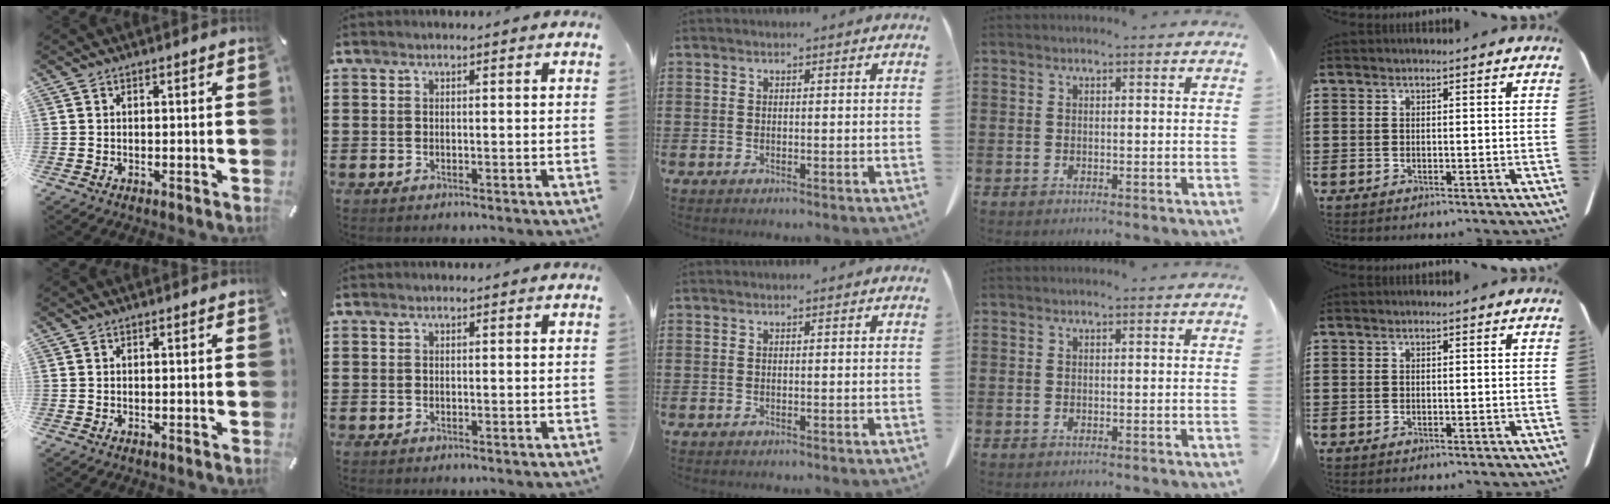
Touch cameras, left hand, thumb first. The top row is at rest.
{}